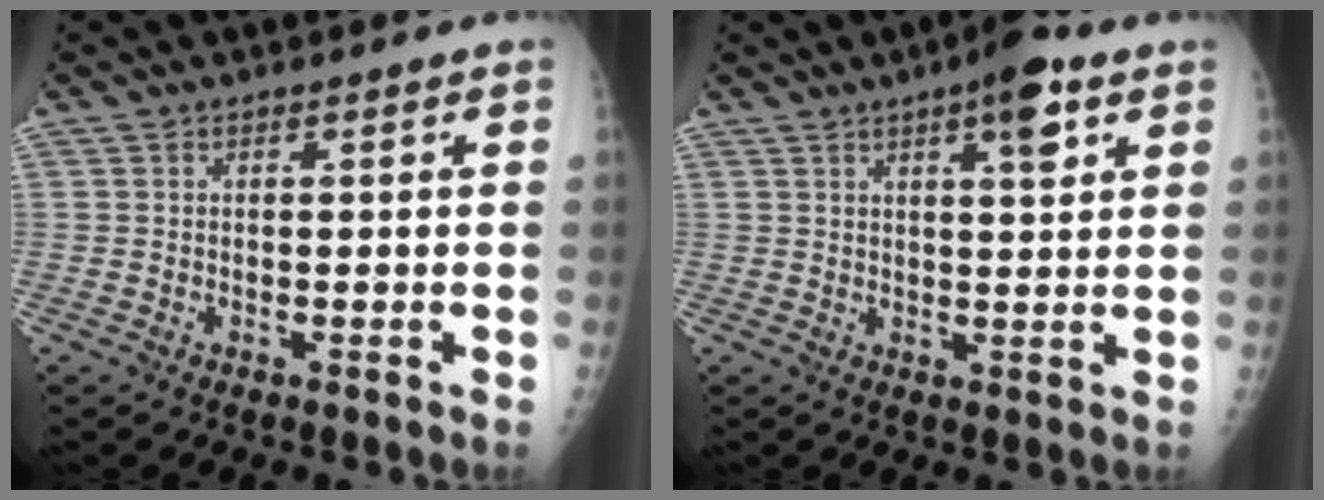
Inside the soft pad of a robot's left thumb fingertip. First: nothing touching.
{"total": 7.5, "force": [3.9, 2.1, 6.1], "torque": [-0.079, -0.012, 0.052]}